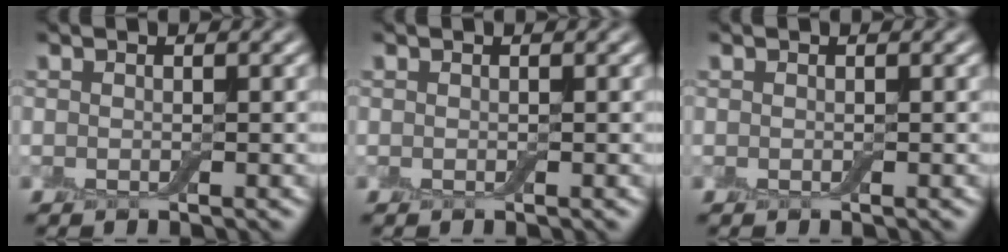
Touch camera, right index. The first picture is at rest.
{"total": 0.0}
{"total": 0.0}